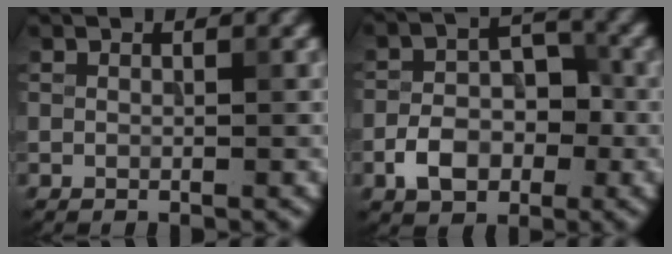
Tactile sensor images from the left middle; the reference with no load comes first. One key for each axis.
{"total": 5.0, "fx": -1.9, "fy": 3.2, "fz": 3.2, "tx": -0.047, "ty": 0.004, "tz": -0.036}